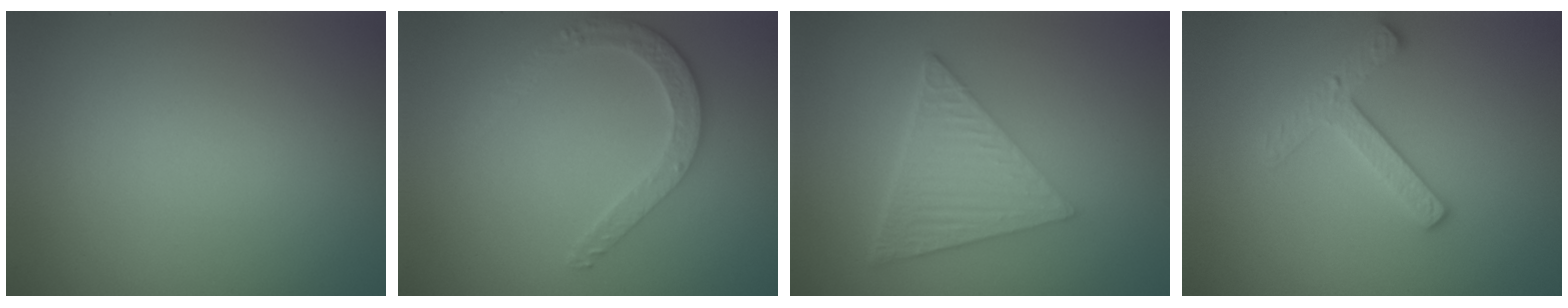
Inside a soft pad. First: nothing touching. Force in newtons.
{"total": 2.7, "press": 2.6, "slide": 0.7}
{"total": 6.3, "press": 4.2, "slide": 4.7}
{"total": 2.6, "press": 2.6, "slide": 0.3}